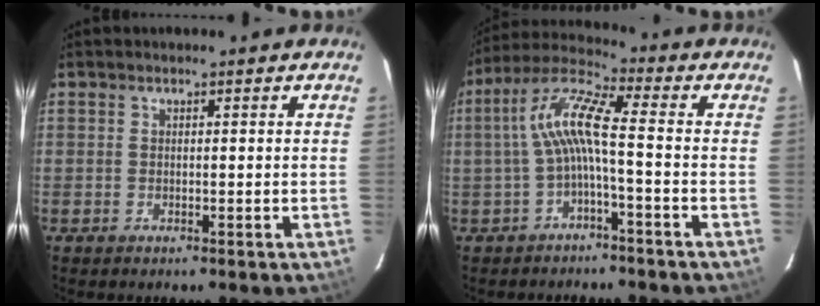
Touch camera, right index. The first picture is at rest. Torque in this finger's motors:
{"motor_torque": [0.90, -0.36, 0.76, 0.21]}